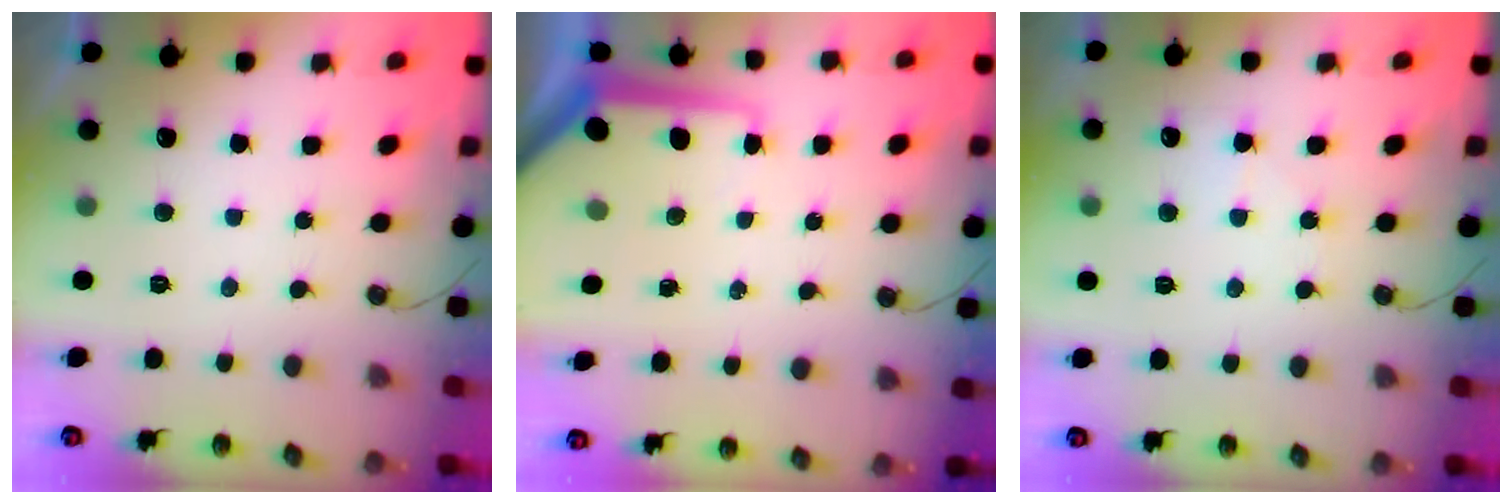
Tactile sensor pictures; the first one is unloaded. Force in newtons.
{"total": 8.2, "press": 8.1, "slide": 0.7}
{"total": 4.6, "press": 4.6, "slide": 0.5}